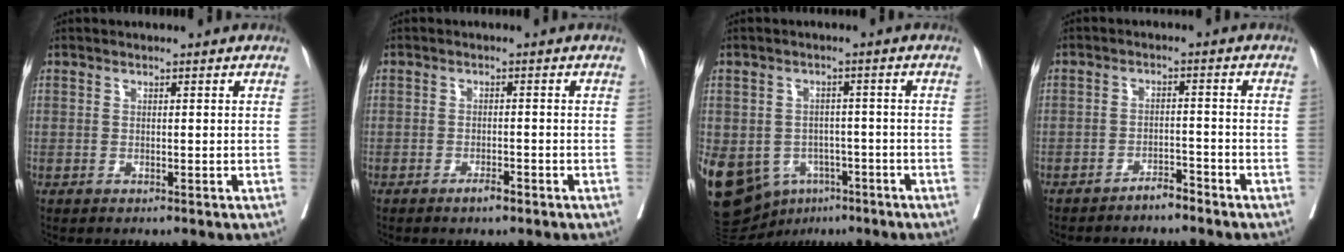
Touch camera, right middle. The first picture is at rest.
{"total": 2.0, "force": [-1.4, 0.4, 1.3], "torque": [-0.021, 0.001, -0.022]}
{"total": 21.7, "force": [-9.6, 16.6, 10.2], "torque": [-0.301, -0.007, -0.131]}
{"total": 2.8, "force": [-2.6, 0.5, 1.0], "torque": [-0.013, 0.001, -0.044]}